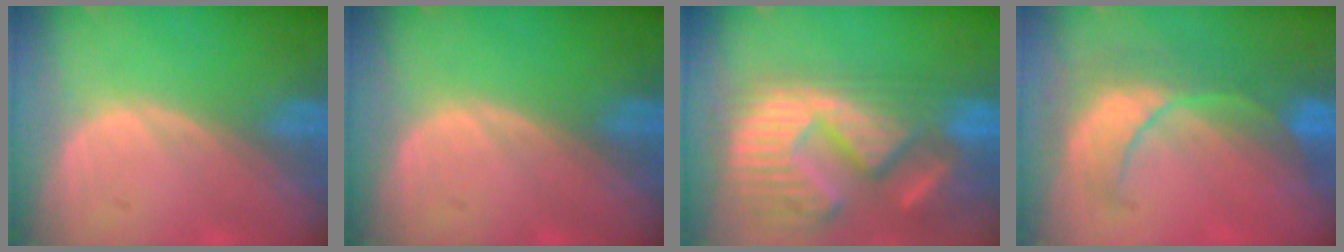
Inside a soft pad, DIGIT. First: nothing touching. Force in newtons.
{"total": 0.0}
{"total": 15.4, "press": 12.6, "slide": 8.8}
{"total": 8.4, "press": 8.1, "slide": 2.2}